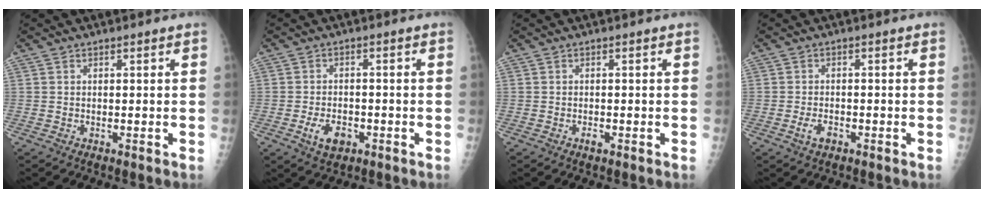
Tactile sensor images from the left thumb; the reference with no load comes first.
{"total": 5.2, "force": [-2.2, 3.2, 3.4], "torque": [-0.054, 0.008, -0.033]}
{"total": 0.9, "force": [-0.5, 0.5, 0.6], "torque": [-0.010, 0.000, -0.008]}
{"total": 2.7, "force": [-1.3, 1.6, 1.9], "torque": [-0.036, 0.005, -0.021]}